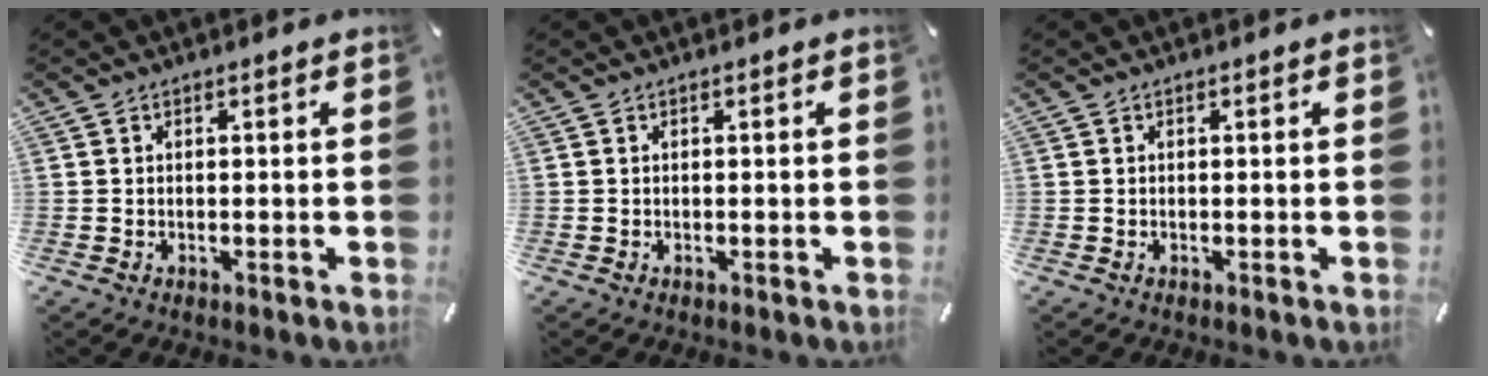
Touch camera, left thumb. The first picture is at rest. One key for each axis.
{"total": 0.0}
{"total": 0.0}